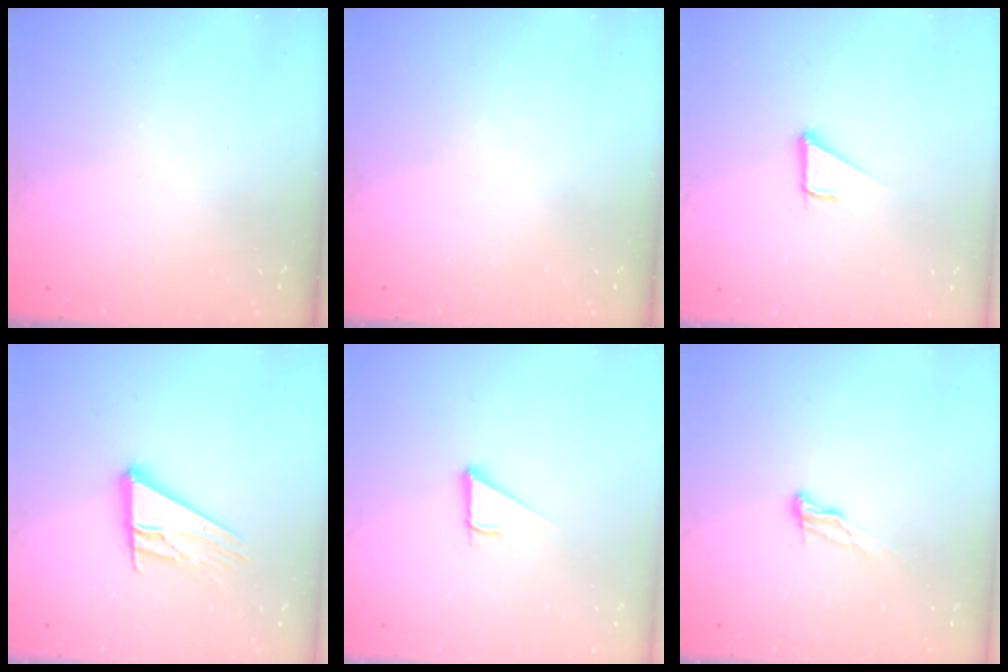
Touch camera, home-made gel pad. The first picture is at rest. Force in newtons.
{"total": 0.0}
{"total": 3.0, "press": 3.0, "slide": 0.1}
{"total": 12.9, "press": 12.9, "slide": 1.2}
{"total": 3.7, "press": 3.7, "slide": 0.2}
{"total": 5.1, "press": 5.1, "slide": 0.5}